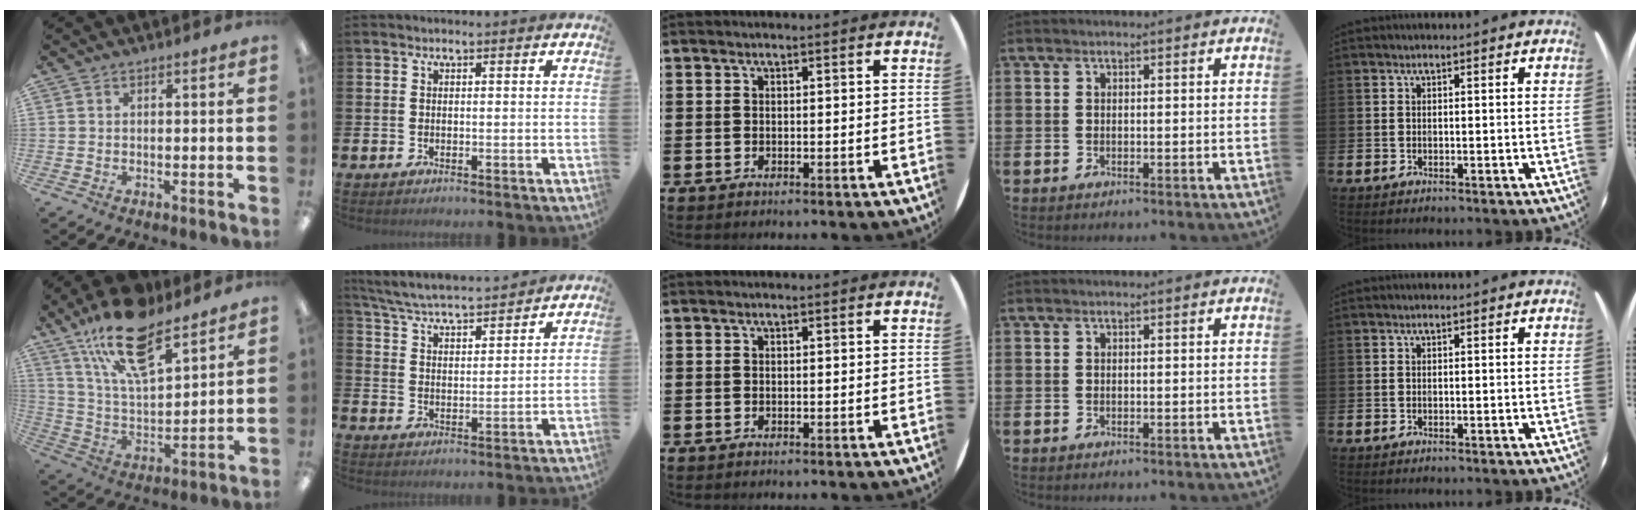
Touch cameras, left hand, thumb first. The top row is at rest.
{"thumb": {"total": 19.5, "force": [13.6, 7.8, 11.6], "torque": [-0.206, -0.063, 0.236]}, "index": {"total": 5.5, "force": [5.4, 0.4, 1.0], "torque": [-0.044, -0.037, 0.092]}}